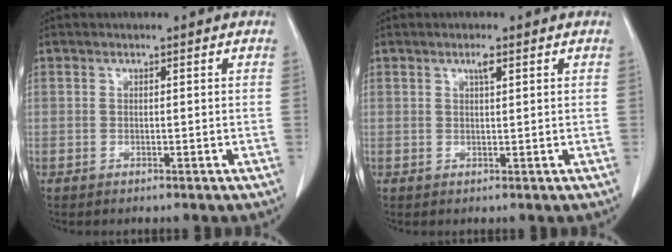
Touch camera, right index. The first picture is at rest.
{"total": 1.4, "force": [0.8, 0.1, 1.2], "torque": [-0.021, 0.000, 0.012]}